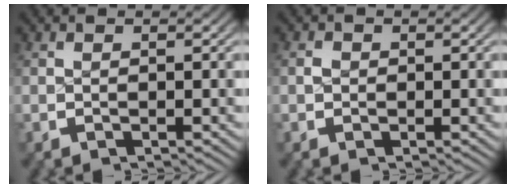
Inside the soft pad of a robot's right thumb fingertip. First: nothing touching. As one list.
[{"total": 0.9, "force": [0.2, 0.8, -0.5], "torque": [0.005, -0.005, 0.005]}]